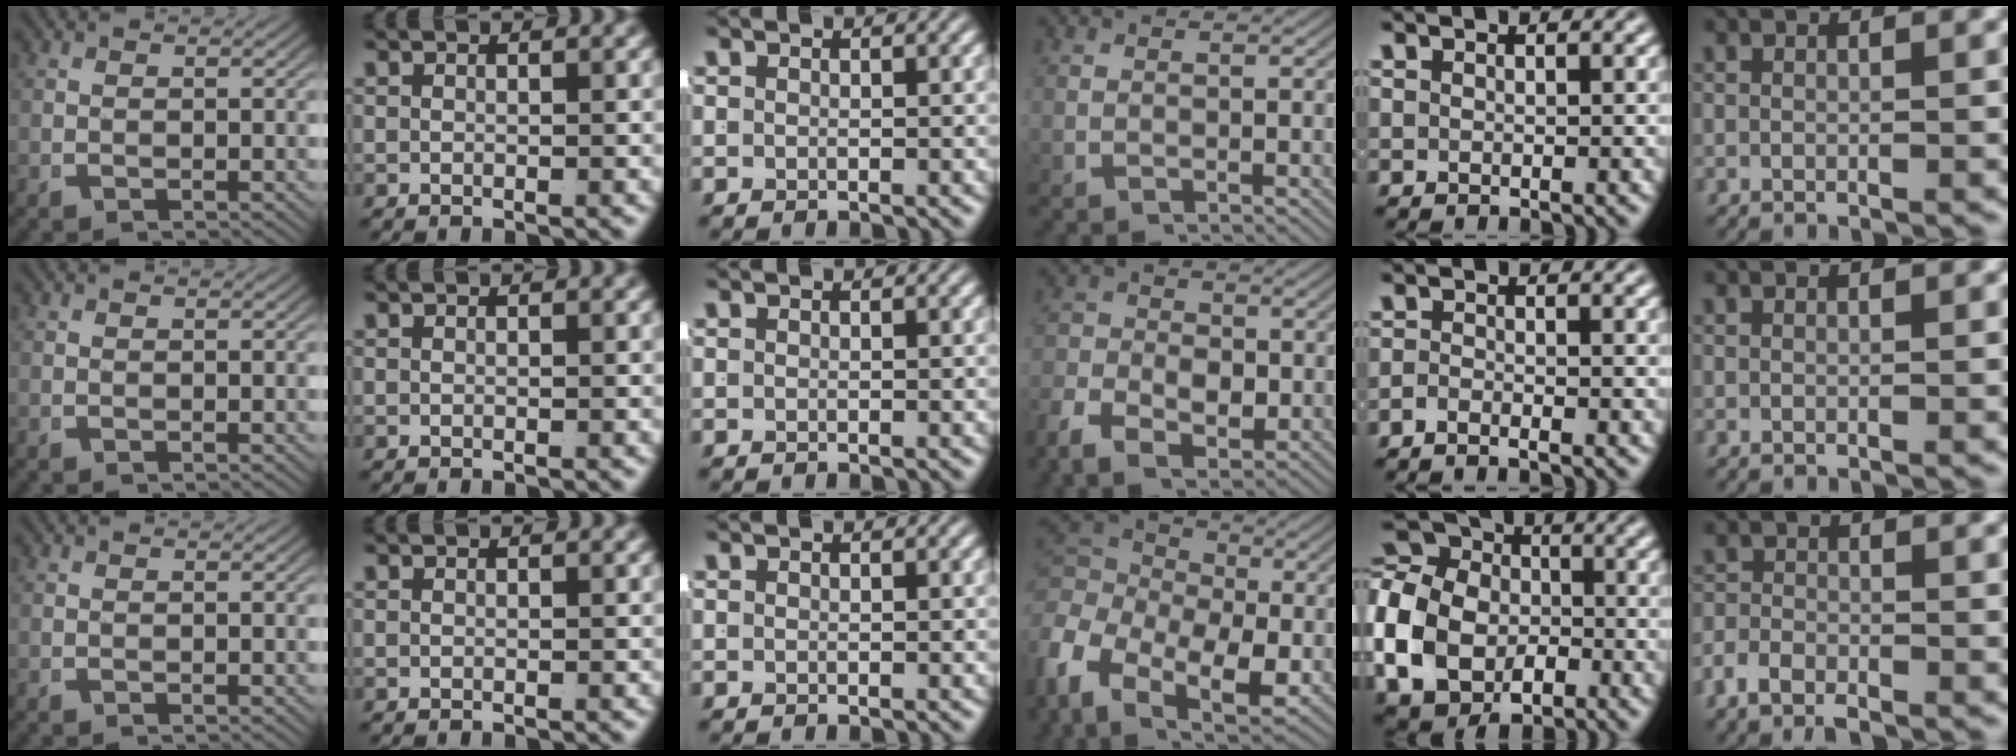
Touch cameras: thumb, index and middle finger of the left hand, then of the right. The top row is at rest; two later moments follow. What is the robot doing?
{"motion": "lift_and_place", "object": "jacket"}